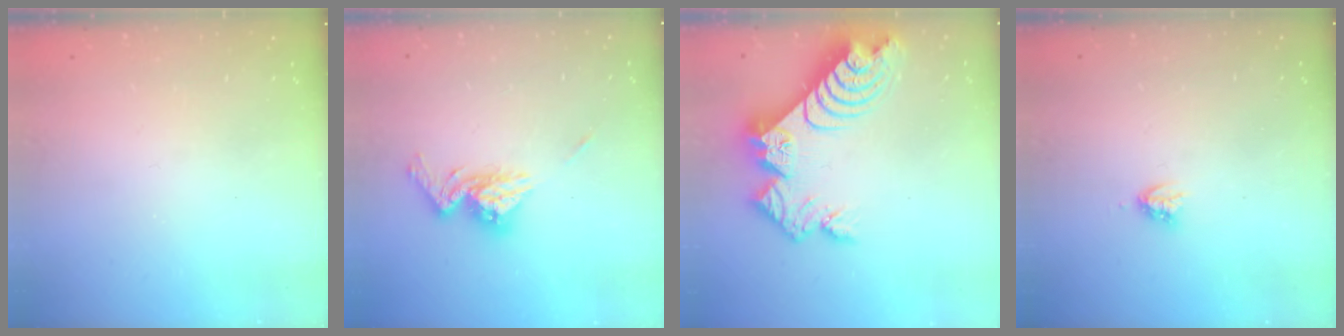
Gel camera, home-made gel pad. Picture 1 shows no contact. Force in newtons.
{"total": 11.2, "press": 11.1, "slide": 0.9}
{"total": 15.0, "press": 15.0, "slide": 1.4}
{"total": 4.0, "press": 4.0, "slide": 0.4}